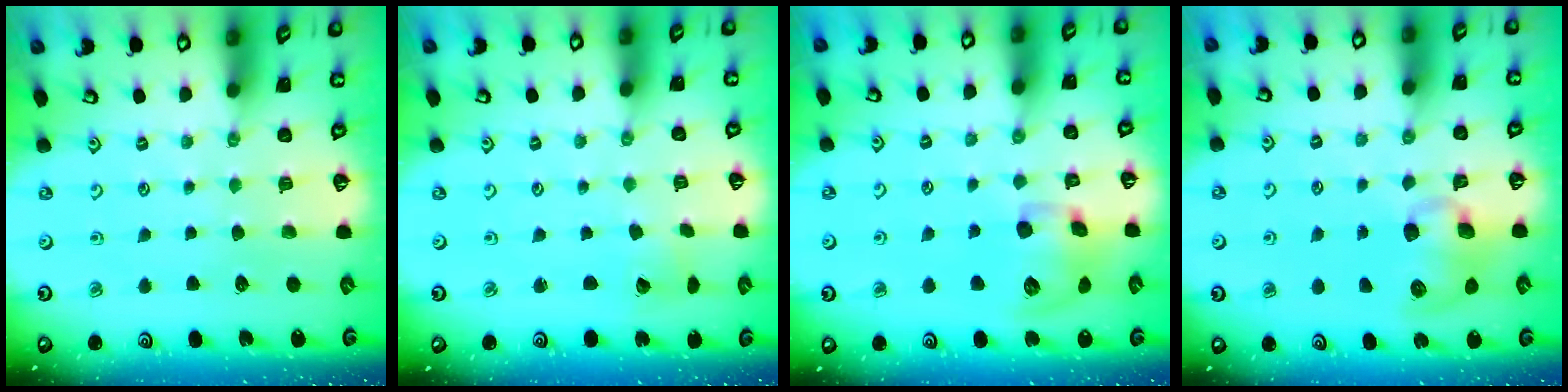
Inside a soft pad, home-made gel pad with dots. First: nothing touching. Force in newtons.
{"total": 2.6, "press": 2.6, "slide": 0.3}
{"total": 13.4, "press": 13.2, "slide": 2.0}
{"total": 9.9, "press": 9.8, "slide": 1.1}